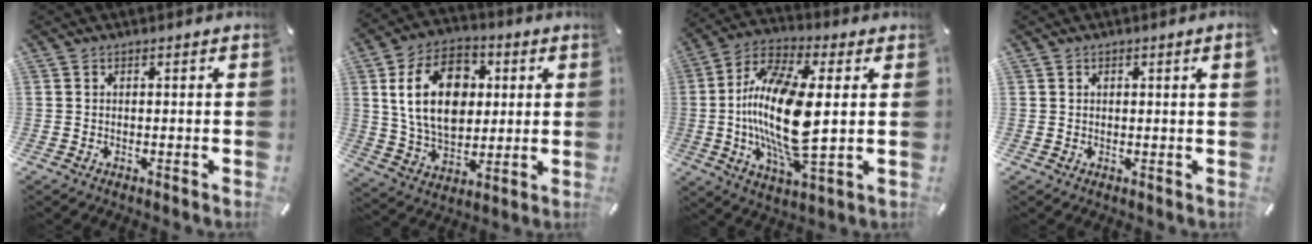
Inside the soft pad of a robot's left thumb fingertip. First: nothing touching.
{"total": 17.5, "force": [3.3, 12.5, 11.8], "torque": [-0.219, 0.013, 0.058]}
{"total": 20.3, "force": [0.7, 7.0, 19.0], "torque": [-0.405, -0.021, 0.007]}
{"total": 1.0, "force": [0.4, 0.1, 0.9], "torque": [-0.016, 0.001, 0.007]}